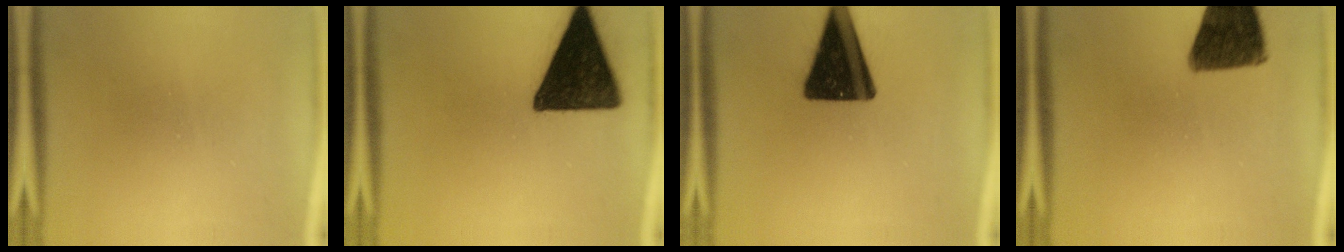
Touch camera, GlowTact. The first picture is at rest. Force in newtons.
{"total": 17.4}
{"total": 16.9}
{"total": 12.4}